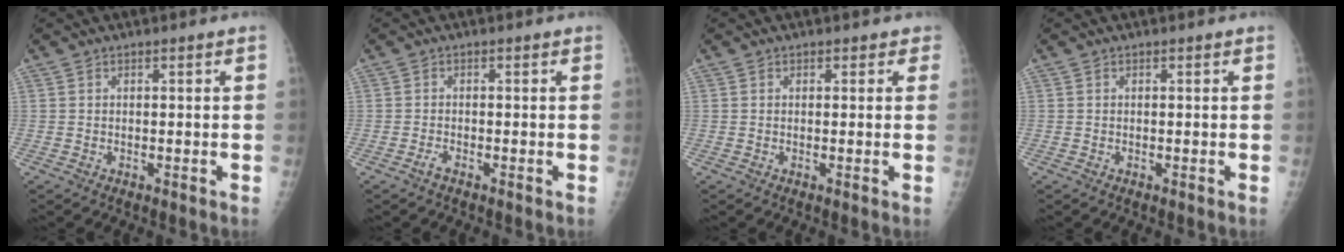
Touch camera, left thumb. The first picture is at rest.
{"total": 1.1, "force": [-0.9, 0.4, 0.7], "torque": [-0.018, 0.000, -0.019]}
{"total": 1.3, "force": [0.7, 1.1, 0.1], "torque": [0.021, 0.000, -0.001]}
{"total": 0.0}